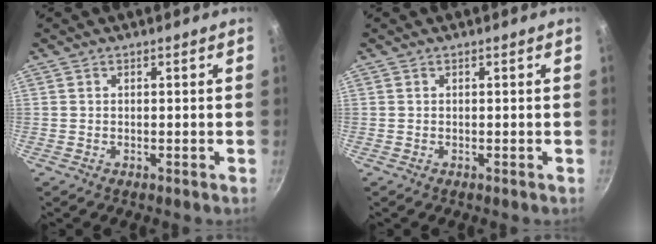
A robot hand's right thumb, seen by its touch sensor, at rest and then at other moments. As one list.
[{"total": 0.0}]